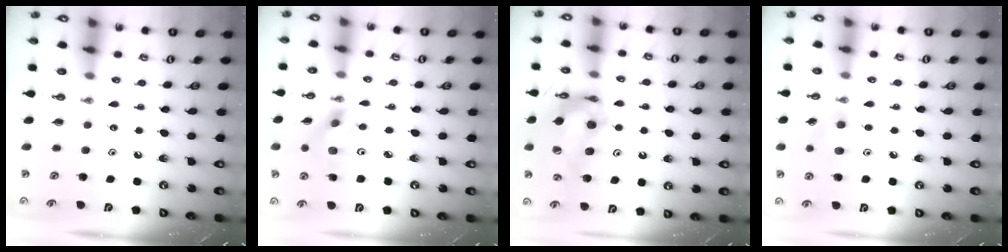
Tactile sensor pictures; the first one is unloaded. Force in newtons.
{"total": 8.0, "press": 6.5, "slide": 4.5}
{"total": 16.5, "press": 16.4, "slide": 1.8}
{"total": 7.2, "press": 7.1, "slide": 0.9}